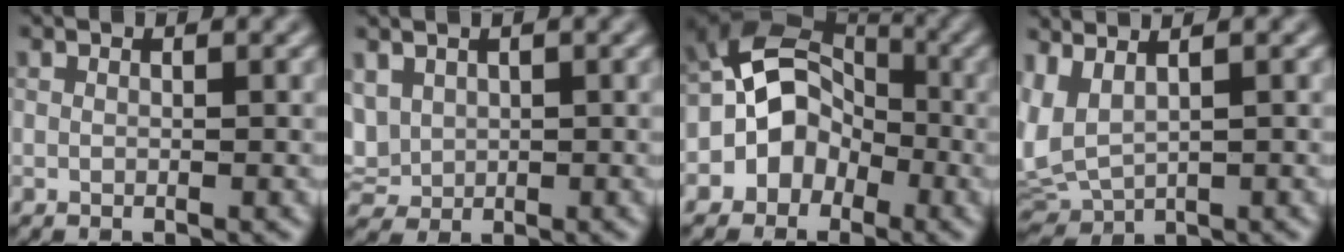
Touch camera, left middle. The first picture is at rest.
{"total": 1.8, "force": [0.5, 1.5, 0.9], "torque": [-0.027, 0.006, 0.025]}
{"total": 6.7, "force": [-2.4, 5.5, 2.9], "torque": [-0.005, 0.015, -0.067]}
{"total": 2.8, "force": [1.2, 1.1, 2.3], "torque": [-0.067, 0.007, 0.037]}